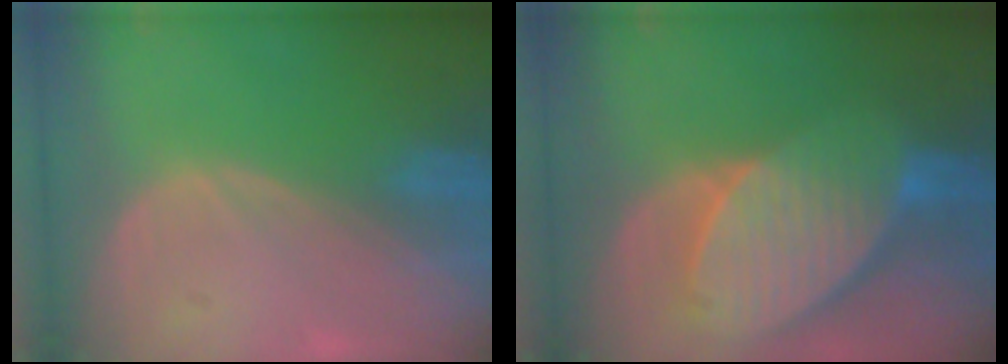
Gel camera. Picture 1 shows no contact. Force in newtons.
{"total": 10.3, "press": 9.0, "slide": 5.0}